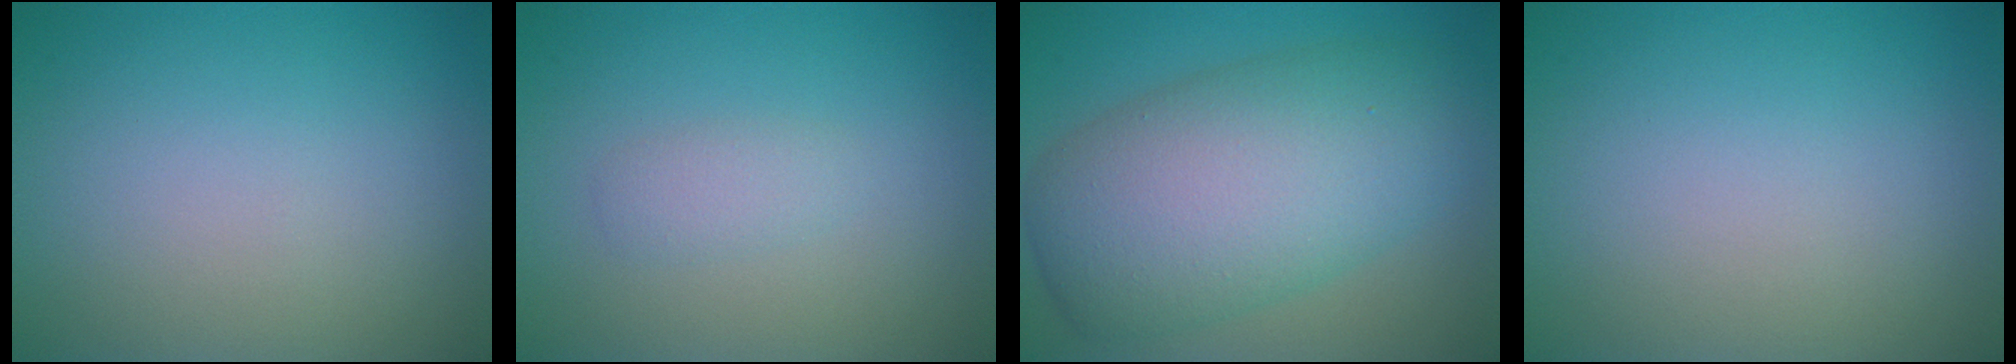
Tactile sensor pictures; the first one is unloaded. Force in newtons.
{"total": 1.2, "press": 1.2, "slide": 0.1}
{"total": 10.4, "press": 10.4, "slide": 0.4}
{"total": 0.0}